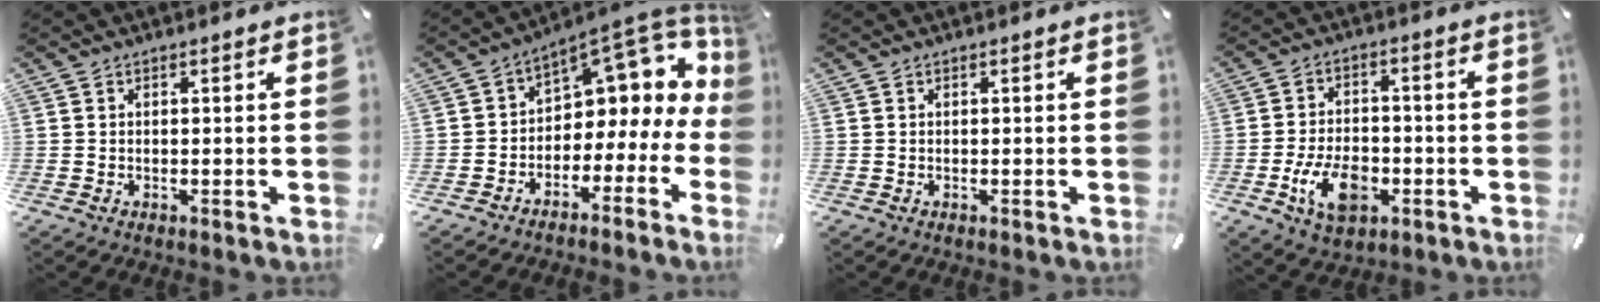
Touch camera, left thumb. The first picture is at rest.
{"total": 8.1, "force": [4.4, 5.2, 4.3], "torque": [-0.061, -0.050, 0.073]}
{"total": 0.0}
{"total": 10.7, "force": [-3.9, 6.7, 7.4], "torque": [-0.150, 0.007, -0.068]}